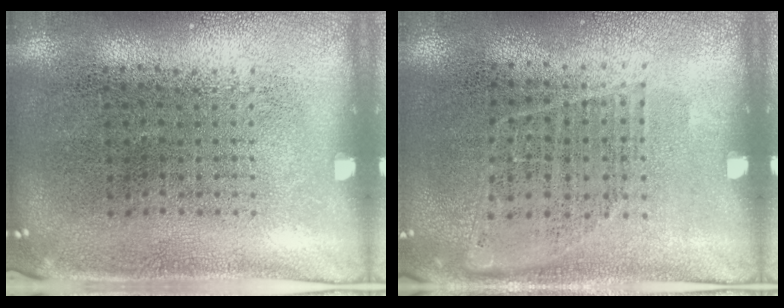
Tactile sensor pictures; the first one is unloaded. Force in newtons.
{"total": 0.9, "press": 0.8, "slide": 0.4}